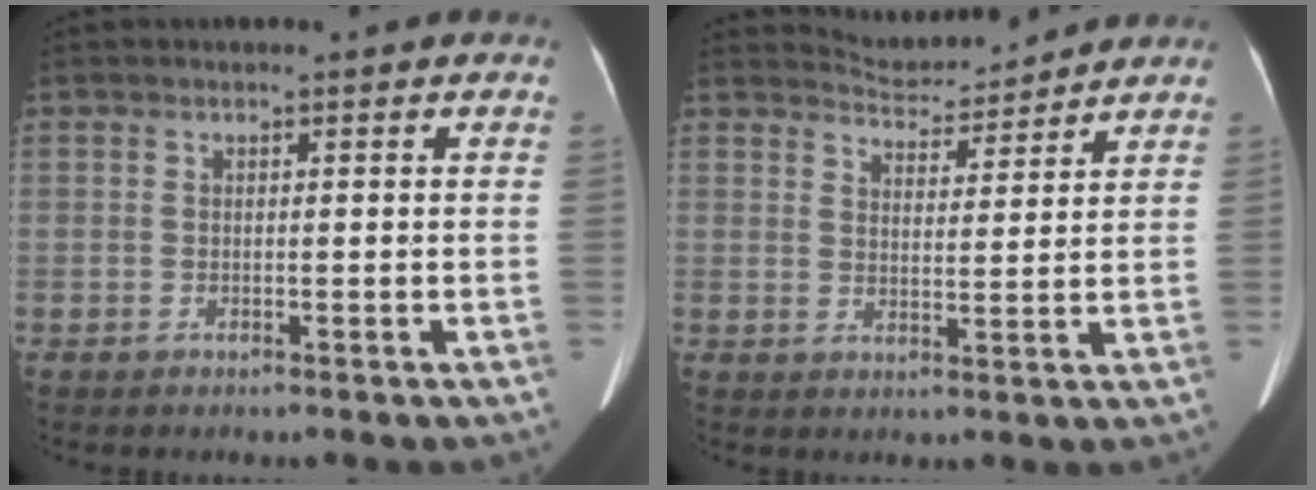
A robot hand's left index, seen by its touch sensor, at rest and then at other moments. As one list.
[{"total": 6.0, "force": [6.0, 0.5, -0.4], "torque": [-0.004, 0.008, 0.096]}]